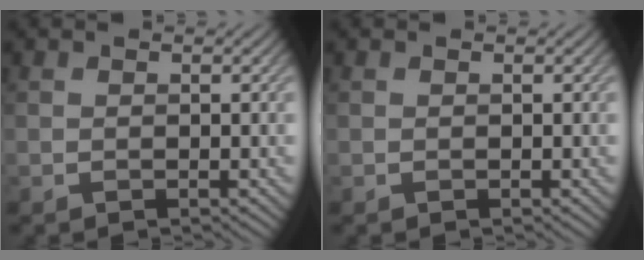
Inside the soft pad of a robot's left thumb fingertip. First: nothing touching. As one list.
[{"total": 0.0}]